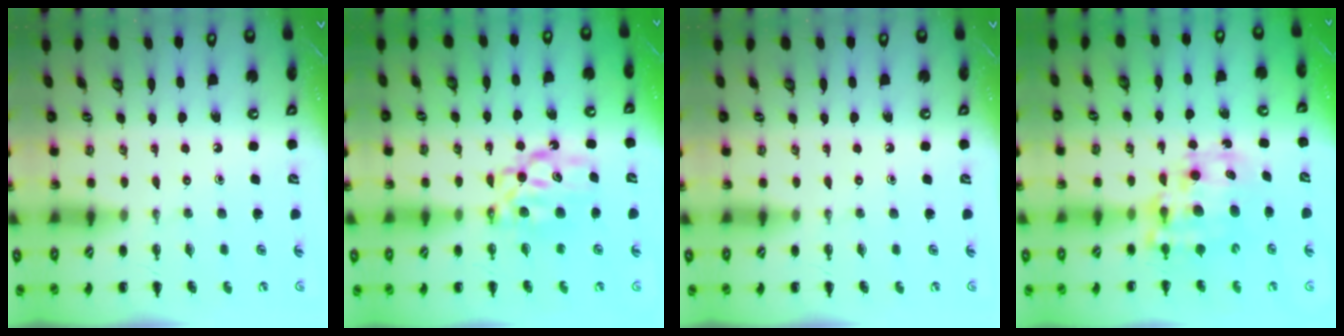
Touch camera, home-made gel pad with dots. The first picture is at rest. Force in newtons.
{"total": 7.6, "press": 7.5, "slide": 1.1}
{"total": 0.0}
{"total": 12.0, "press": 11.7, "slide": 2.8}